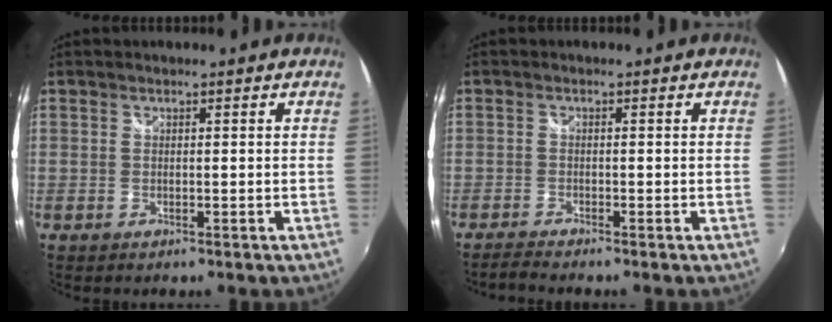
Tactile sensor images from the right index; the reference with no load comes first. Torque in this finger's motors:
{"motor_torque": [-0.01, -0.09, -0.04, 0.00]}